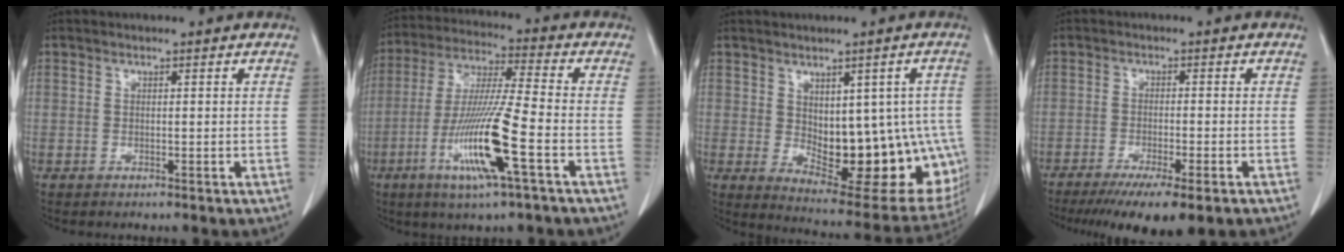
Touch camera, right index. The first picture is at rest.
{"total": 14.5, "force": [-5.4, -0.1, 13.5], "torque": [-0.274, -0.019, -0.104]}
{"total": 17.7, "force": [-1.9, 8.4, 15.5], "torque": [-0.151, 0.003, 0.003]}
{"total": 10.5, "force": [-7.5, 1.3, 7.2], "torque": [-0.102, -0.022, -0.112]}